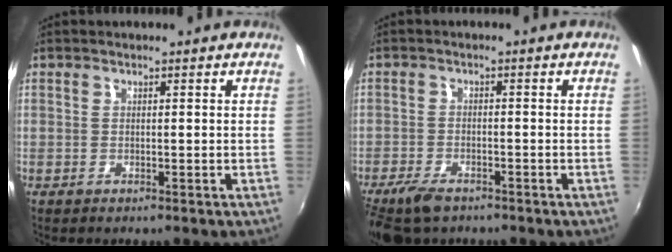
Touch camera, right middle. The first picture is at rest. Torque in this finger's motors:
{"motor_torque": [0.00, -0.28, 0.09, 0.05]}